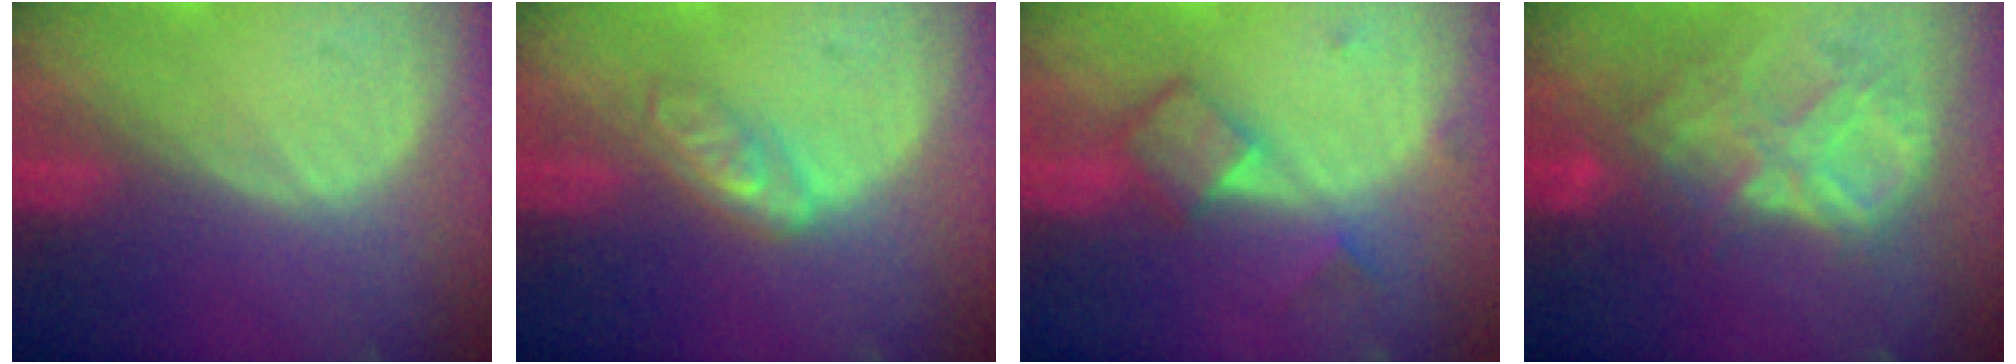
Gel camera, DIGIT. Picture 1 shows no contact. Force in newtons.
{"total": 4.5, "press": 3.9, "slide": 2.2}
{"total": 5.0, "press": 5.0, "slide": 0.5}
{"total": 8.8, "press": 7.7, "slide": 4.4}